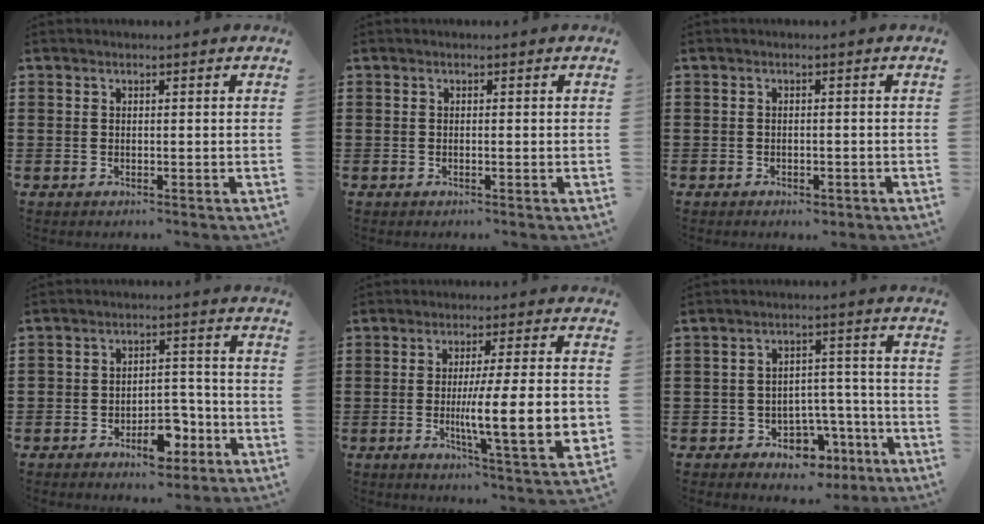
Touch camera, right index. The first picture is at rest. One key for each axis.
{"total": 0.0}
{"total": 1.0, "fx": -0.9, "fy": 0.4, "fz": 0.2, "tx": -0.008, "ty": -0.001, "tz": -0.019}
{"total": 7.0, "fx": -4.0, "fy": 3.7, "fz": 4.4, "tx": -0.057, "ty": 0.019, "tz": -0.070}
{"total": 13.3, "fx": -1.5, "fy": 2.0, "fz": 13.0, "tx": -0.222, "ty": -0.016, "tz": -0.031}
{"total": 5.5, "fx": -3.7, "fy": 3.4, "fz": 2.3, "tx": -0.041, "ty": 0.022, "tz": -0.067}